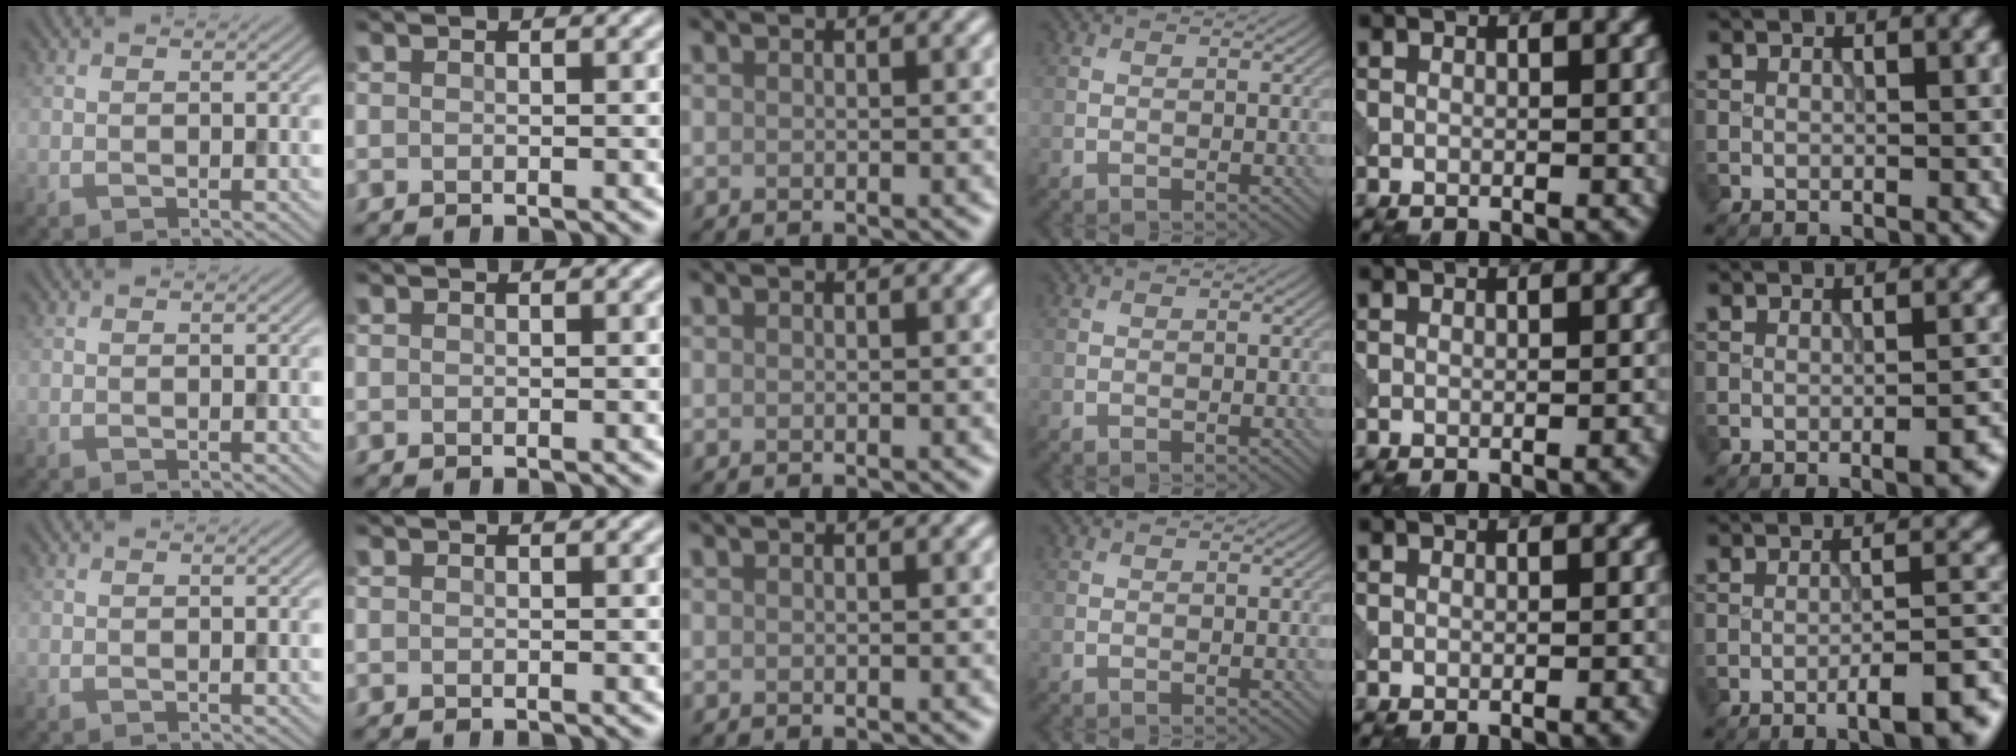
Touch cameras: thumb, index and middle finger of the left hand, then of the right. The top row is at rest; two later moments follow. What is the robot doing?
{"motion": "pour", "object": "beaker"}